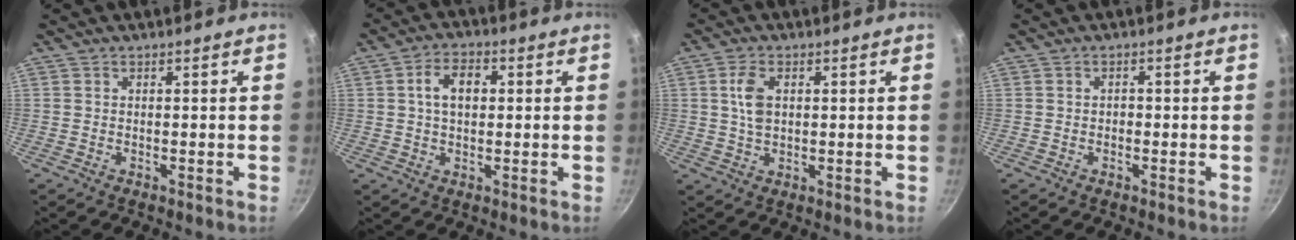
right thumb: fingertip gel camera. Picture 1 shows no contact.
{"total": 6.5, "force": [1.1, 4.1, 4.9], "torque": [-0.077, 0.012, 0.014]}
{"total": 5.1, "force": [1.2, 3.0, 4.0], "torque": [-0.080, -0.002, 0.022]}
{"total": 1.0, "force": [-0.3, 0.8, 0.5], "torque": [0.000, 0.004, -0.008]}